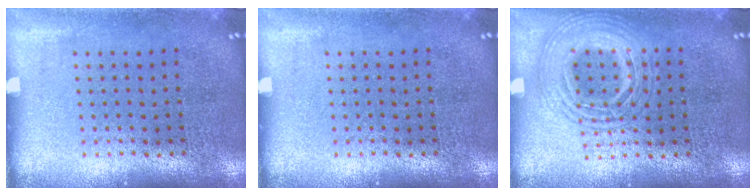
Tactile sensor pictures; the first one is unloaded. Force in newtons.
{"total": 0.0}
{"total": 2.5, "press": 2.4, "slide": 0.2}